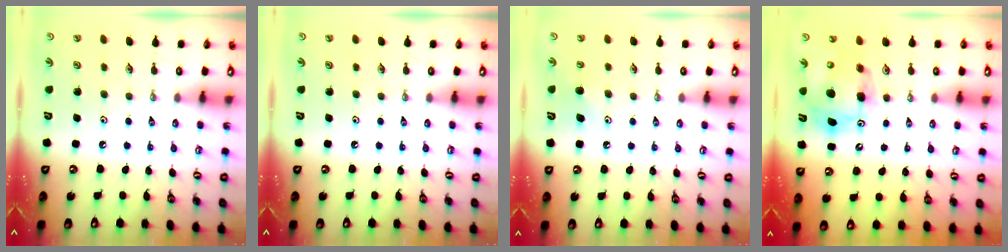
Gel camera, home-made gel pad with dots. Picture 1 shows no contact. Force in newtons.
{"total": 0.0}
{"total": 6.4, "press": 6.3, "slide": 1.0}
{"total": 13.2, "press": 13.1, "slide": 2.1}